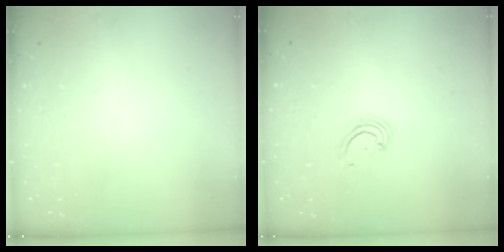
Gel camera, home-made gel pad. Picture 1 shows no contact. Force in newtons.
{"total": 2.6, "press": 2.6, "slide": 0.3}